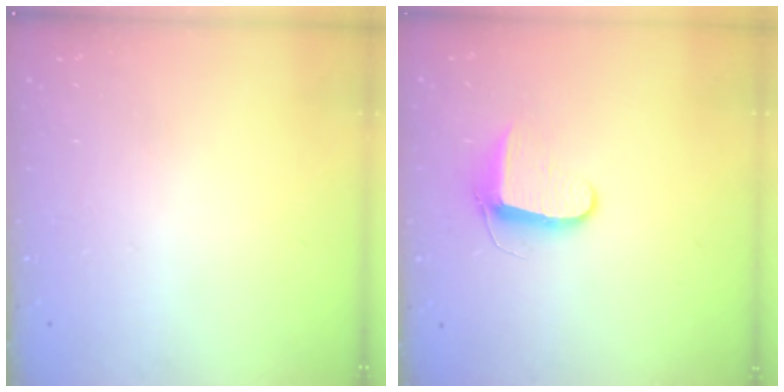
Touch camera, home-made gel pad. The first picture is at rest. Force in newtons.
{"total": 8.1, "press": 8.1, "slide": 0.9}